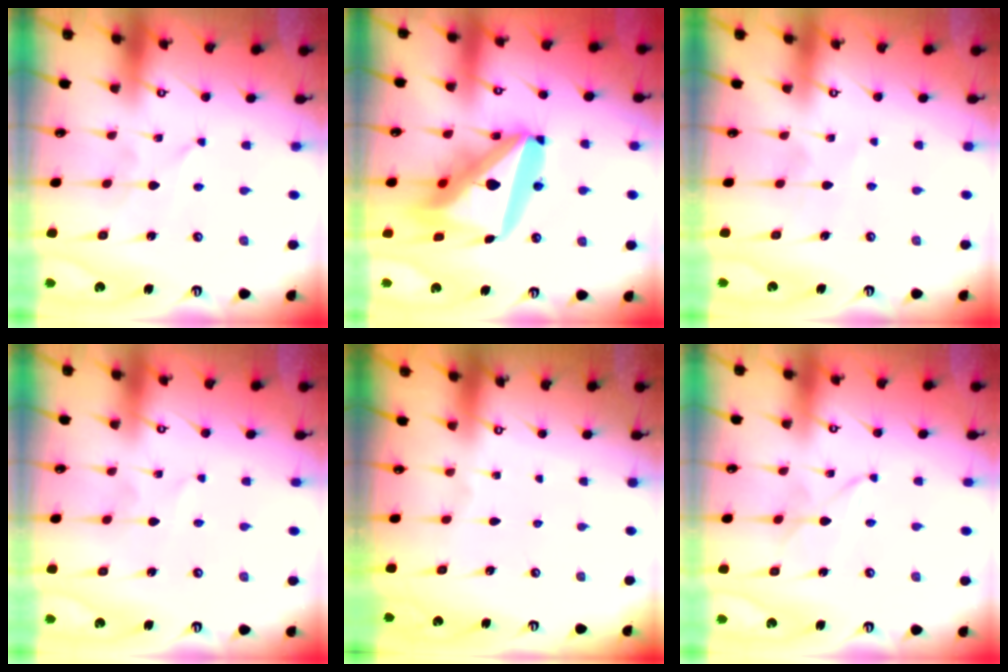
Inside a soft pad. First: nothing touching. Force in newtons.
{"total": 23.6, "press": 23.4, "slide": 3.1}
{"total": 2.2, "press": 2.1, "slide": 0.3}
{"total": 0.0}
{"total": 0.0}
{"total": 2.3, "press": 2.3, "slide": 0.4}